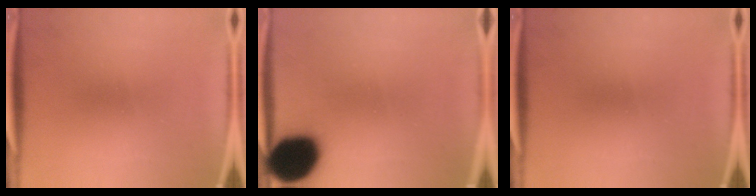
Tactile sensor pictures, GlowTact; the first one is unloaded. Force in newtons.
{"total": 19.4}
{"total": 0.0}